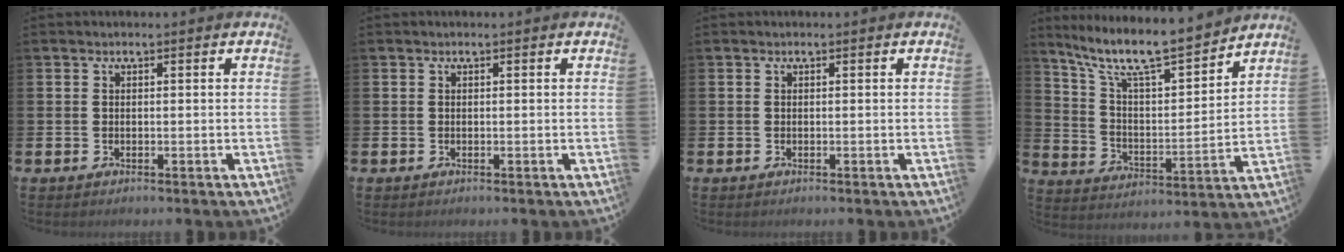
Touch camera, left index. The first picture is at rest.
{"total": 0.0}
{"total": 0.0}
{"total": 10.4, "force": [9.2, 1.3, 4.6], "torque": [-0.120, -0.065, 0.154]}